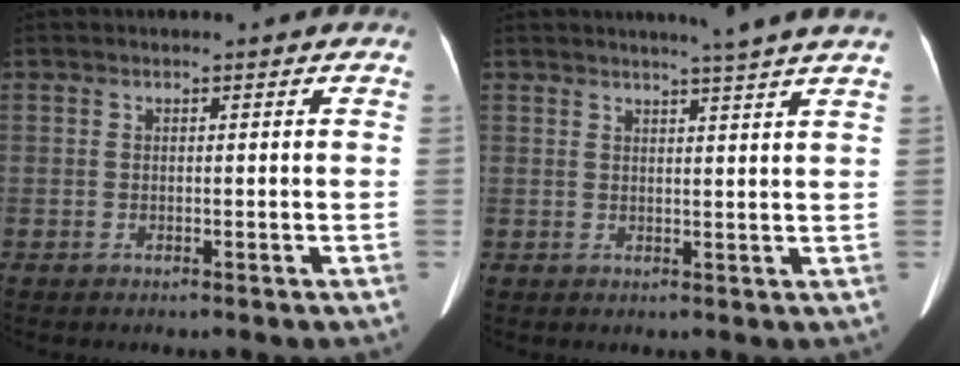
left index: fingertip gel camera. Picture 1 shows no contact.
{"total": 6.3, "force": [5.3, -1.5, 3.0], "torque": [-0.040, -0.002, 0.056]}